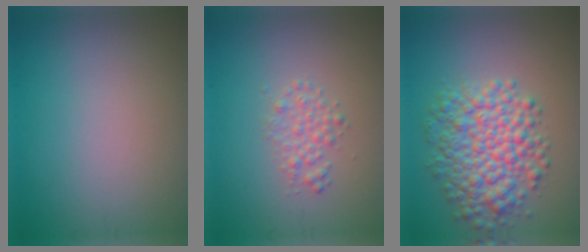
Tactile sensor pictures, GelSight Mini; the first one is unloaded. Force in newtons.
{"total": 1.7, "press": 1.7, "slide": 0.0}
{"total": 6.8, "press": 6.8, "slide": 0.2}